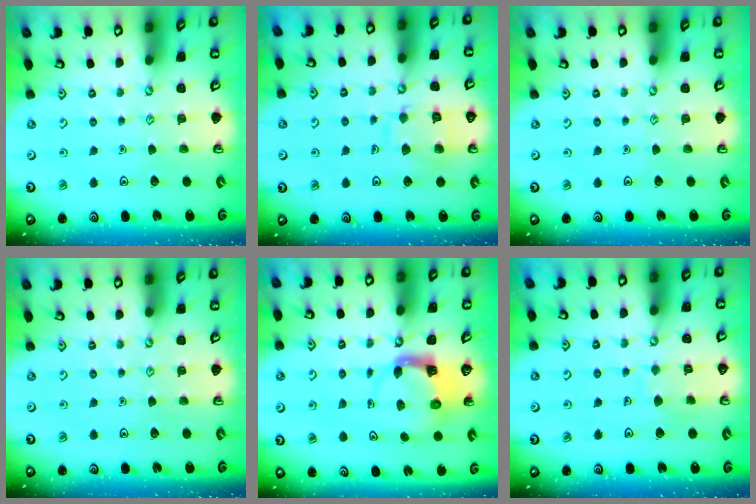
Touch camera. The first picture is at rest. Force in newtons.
{"total": 9.5, "press": 9.5, "slide": 0.9}
{"total": 0.0}
{"total": 0.0}
{"total": 4.2, "press": 4.2, "slide": 0.6}
{"total": 5.4, "press": 5.4, "slide": 0.5}